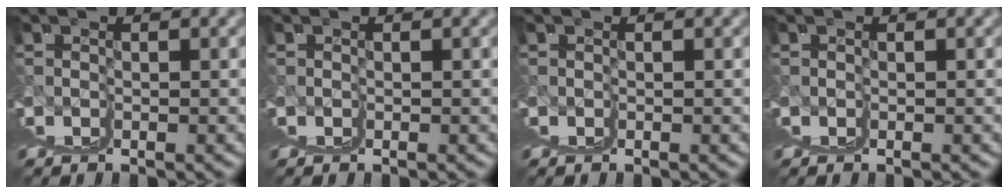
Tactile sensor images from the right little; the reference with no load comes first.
{"total": 0.0}
{"total": 0.0}
{"total": 0.0}